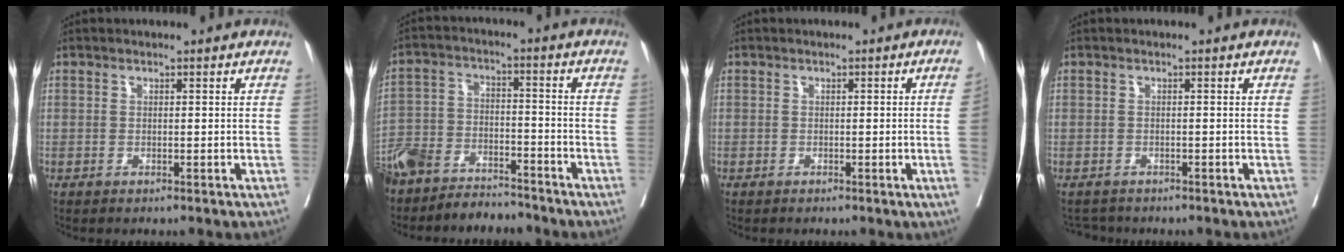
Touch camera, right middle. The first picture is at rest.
{"total": 13.5, "force": [-11.8, 4.9, 4.2], "torque": [-0.082, 0.011, -0.200]}
{"total": 2.3, "force": [-0.3, -1.0, 2.1], "torque": [-0.021, -0.001, -0.001]}
{"total": 2.1, "force": [-2.0, 0.8, -0.2], "torque": [0.002, -0.006, -0.033]}